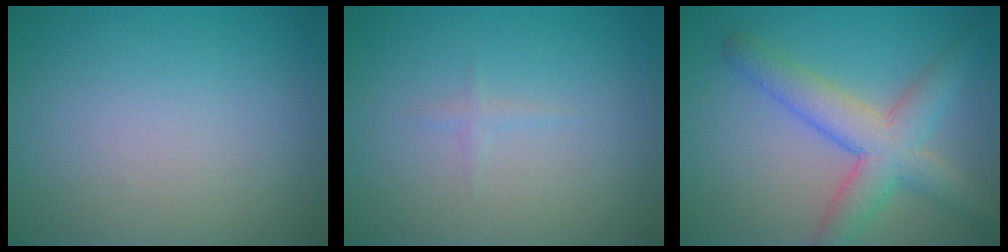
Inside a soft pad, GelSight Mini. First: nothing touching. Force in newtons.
{"total": 0.6, "press": 0.6, "slide": 0.1}
{"total": 5.7, "press": 5.7, "slide": 0.1}